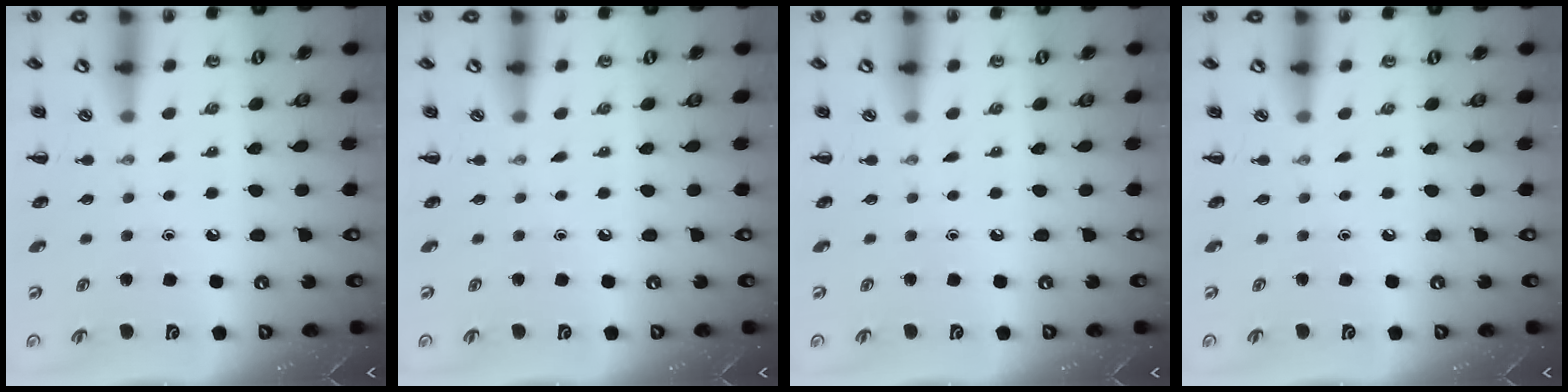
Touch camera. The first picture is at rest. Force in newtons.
{"total": 0.0}
{"total": 0.0}
{"total": 0.0}